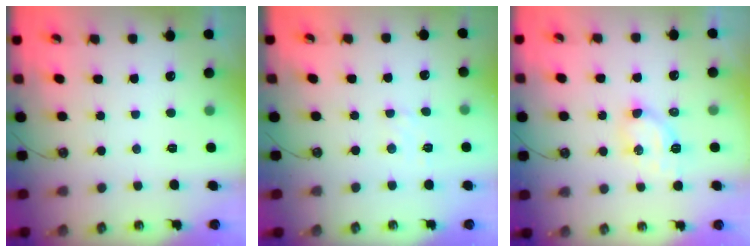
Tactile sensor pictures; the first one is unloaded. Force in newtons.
{"total": 3.6, "press": 3.6, "slide": 0.5}
{"total": 6.4, "press": 6.3, "slide": 0.4}